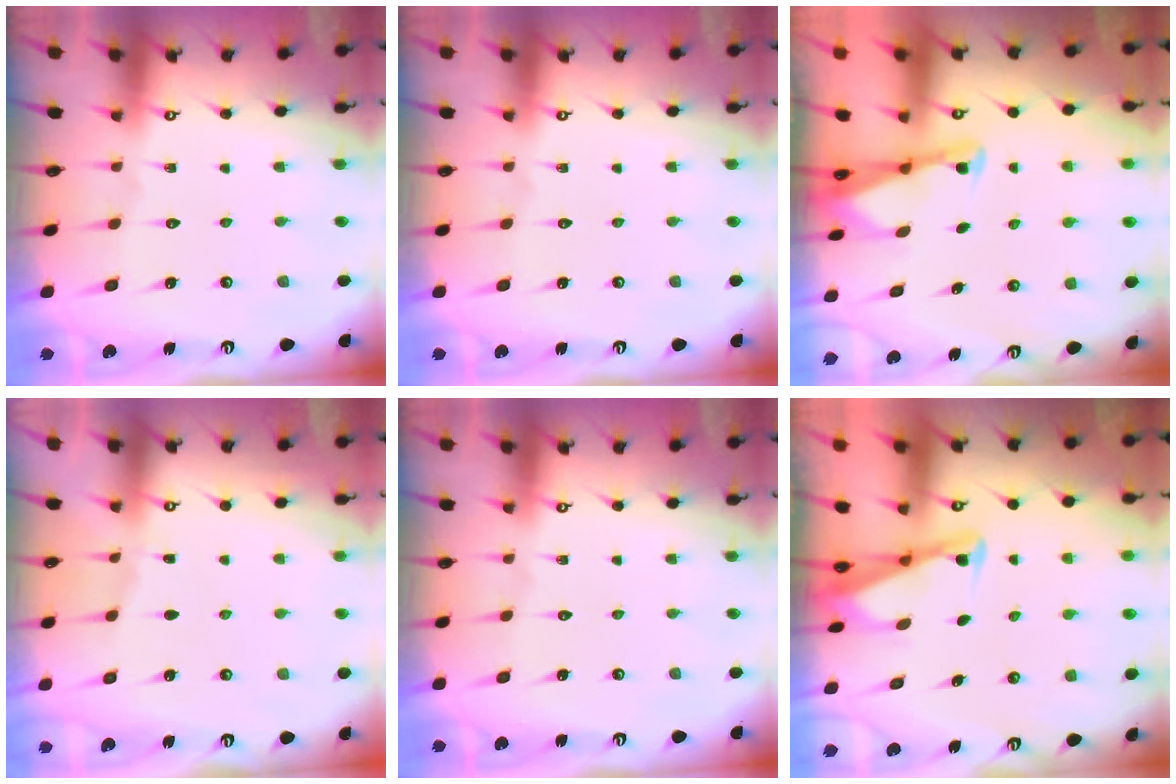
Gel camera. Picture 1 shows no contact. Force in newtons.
{"total": 0.0}
{"total": 2.2, "press": 2.2, "slide": 0.3}
{"total": 2.3, "press": 2.3, "slide": 0.3}
{"total": 0.0}
{"total": 2.8, "press": 2.8, "slide": 0.3}